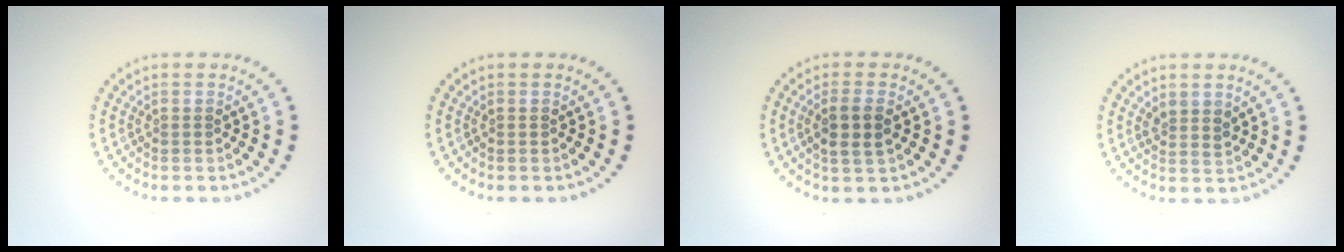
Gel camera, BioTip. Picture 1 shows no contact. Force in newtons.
{"total": 0.0}
{"total": 2.7, "press": 2.5, "slide": 1.0}
{"total": 1.5, "press": 1.3, "slide": 0.8}